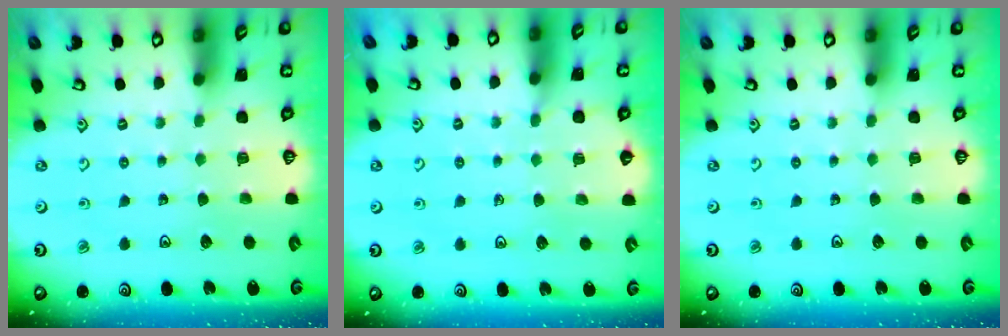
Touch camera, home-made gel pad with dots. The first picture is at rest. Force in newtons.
{"total": 3.5, "press": 3.4, "slide": 0.6}
{"total": 0.0}